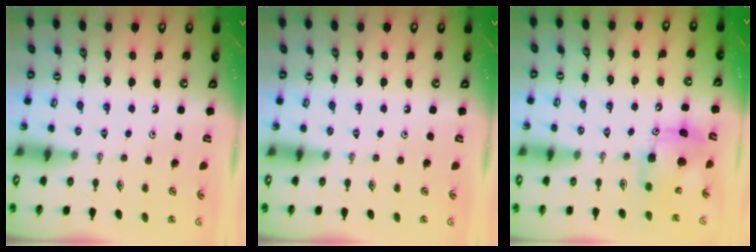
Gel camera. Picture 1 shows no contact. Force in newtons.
{"total": 0.0}
{"total": 8.5, "press": 8.5, "slide": 0.8}